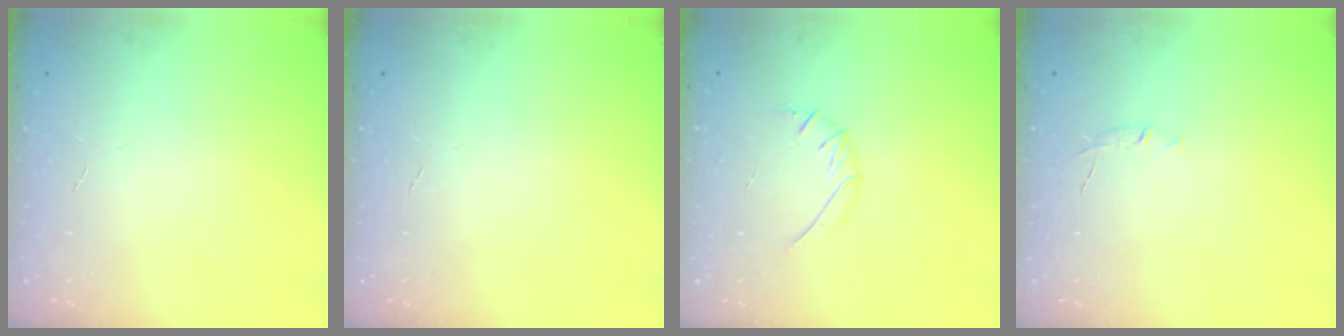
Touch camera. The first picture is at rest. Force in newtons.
{"total": 0.0}
{"total": 4.2, "press": 4.1, "slide": 1.2}
{"total": 4.2, "press": 4.0, "slide": 1.3}